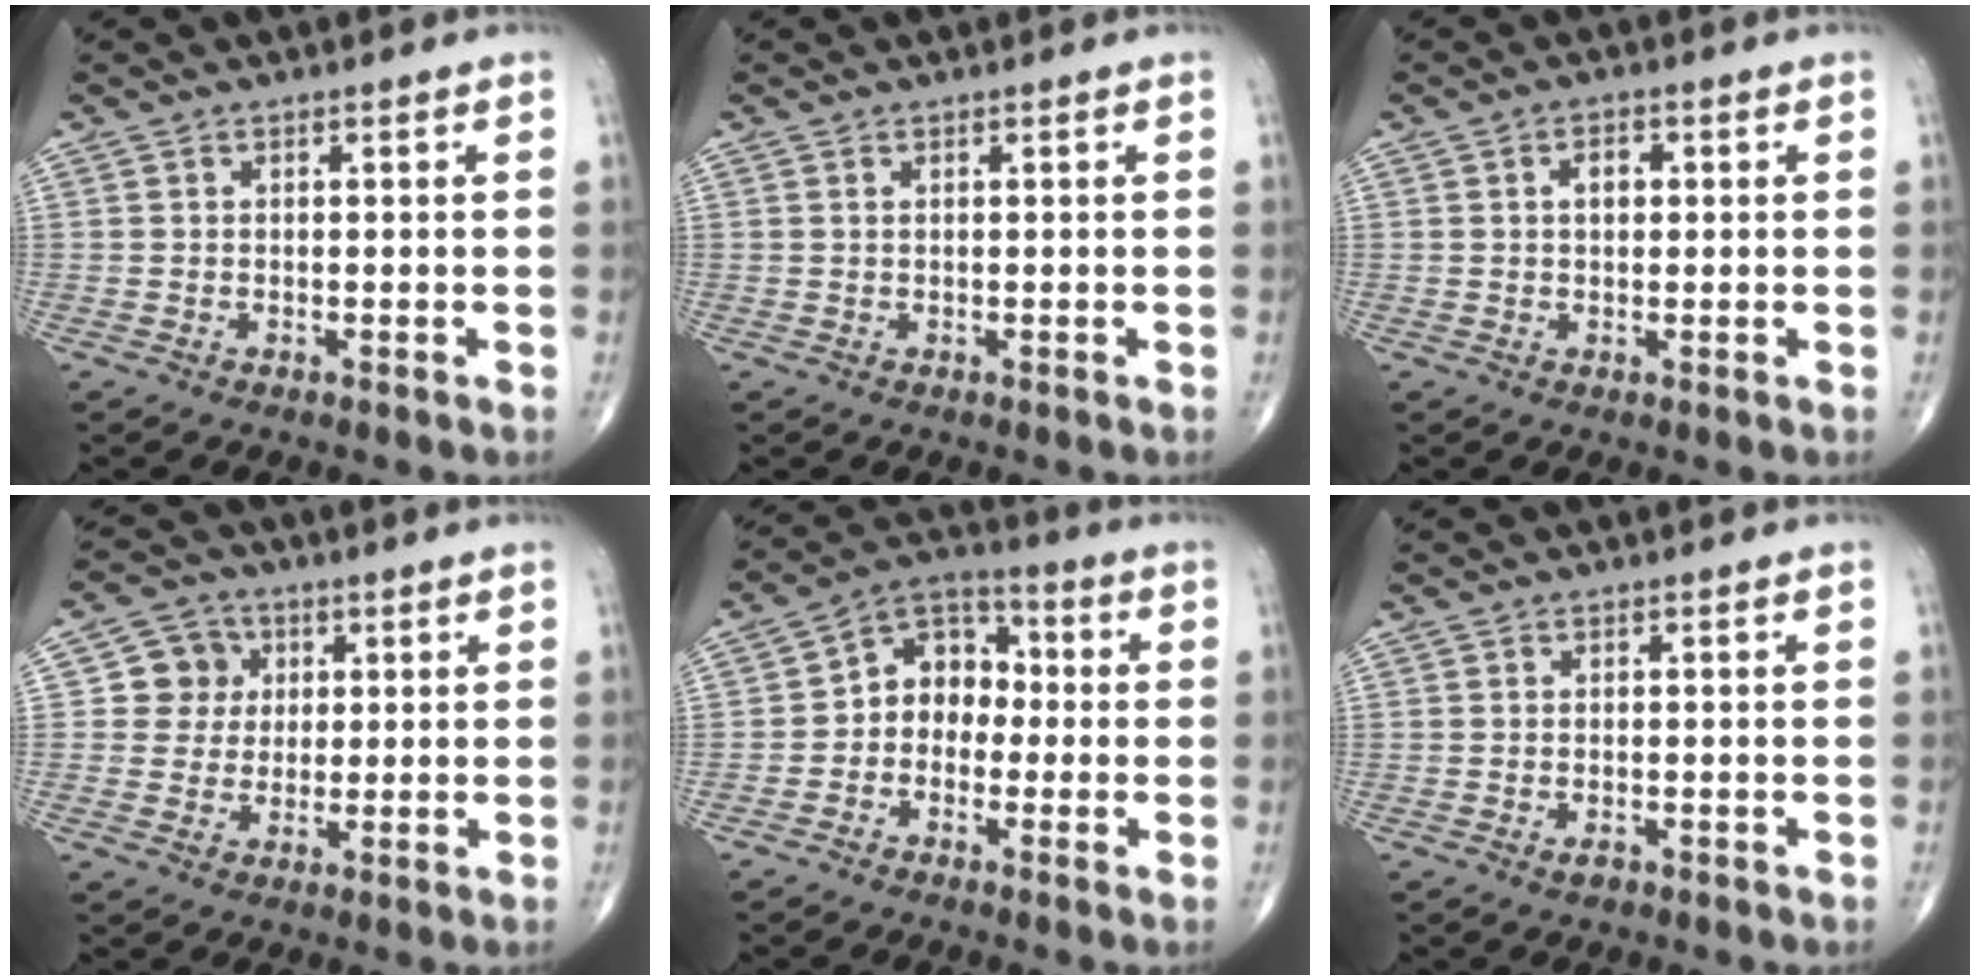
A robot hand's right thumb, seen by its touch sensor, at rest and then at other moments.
{"total": 0.0}
{"total": 2.9, "force": [0.5, 1.9, 2.1], "torque": [-0.027, 0.006, 0.006]}
{"total": 6.4, "force": [1.2, 6.1, 1.4], "torque": [0.015, 0.006, 0.014]}
{"total": 8.8, "force": [-1.1, 7.0, 5.2], "torque": [-0.044, 0.039, -0.039]}
{"total": 1.4, "force": [-0.8, 0.6, 1.0], "torque": [-0.018, 0.002, -0.013]}